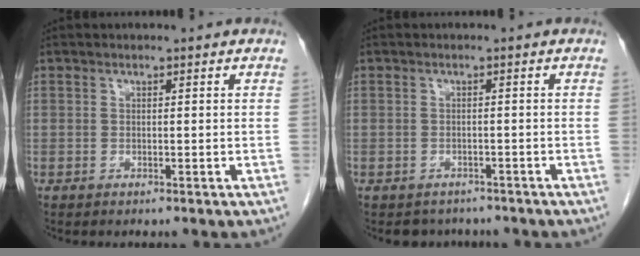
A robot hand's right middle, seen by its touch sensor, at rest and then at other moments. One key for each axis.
{"total": 3.7, "fx": -3.3, "fy": 1.8, "fz": 0.0, "tx": 0.000, "ty": 0.006, "tz": -0.044}